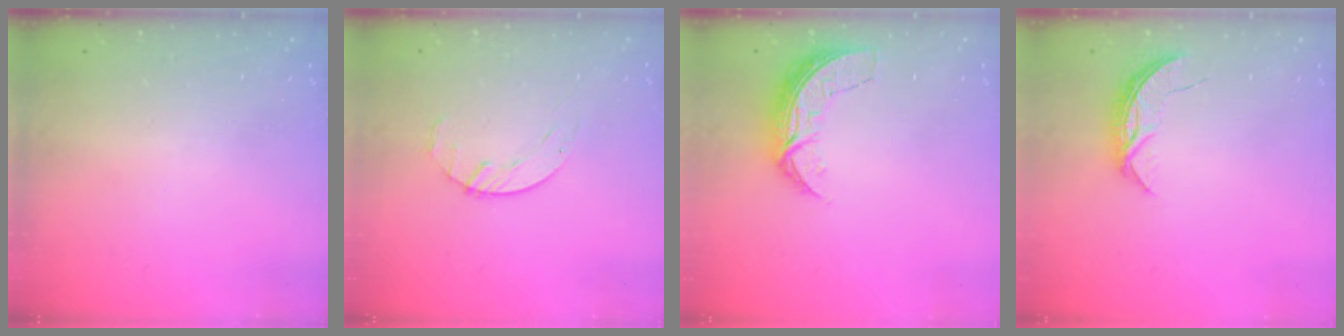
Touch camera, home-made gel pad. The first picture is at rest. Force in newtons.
{"total": 1.6, "press": 1.6, "slide": 0.3}
{"total": 7.3, "press": 7.3, "slide": 0.4}
{"total": 5.9, "press": 5.8, "slide": 0.5}